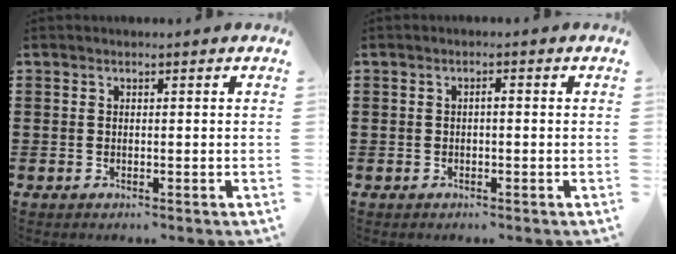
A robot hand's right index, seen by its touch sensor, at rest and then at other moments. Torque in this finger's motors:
{"motor_torque": [0.26, 0.27, 0.01, 0.02]}